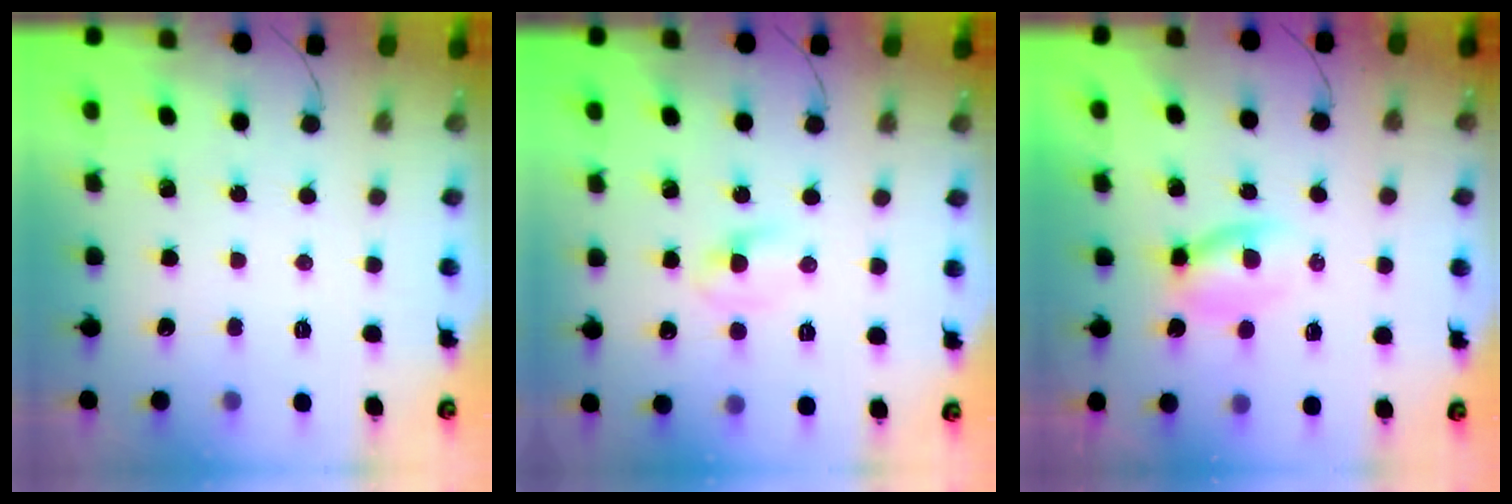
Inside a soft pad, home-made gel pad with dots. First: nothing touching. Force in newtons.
{"total": 4.0, "press": 3.7, "slide": 1.5}
{"total": 2.2, "press": 2.0, "slide": 1.1}